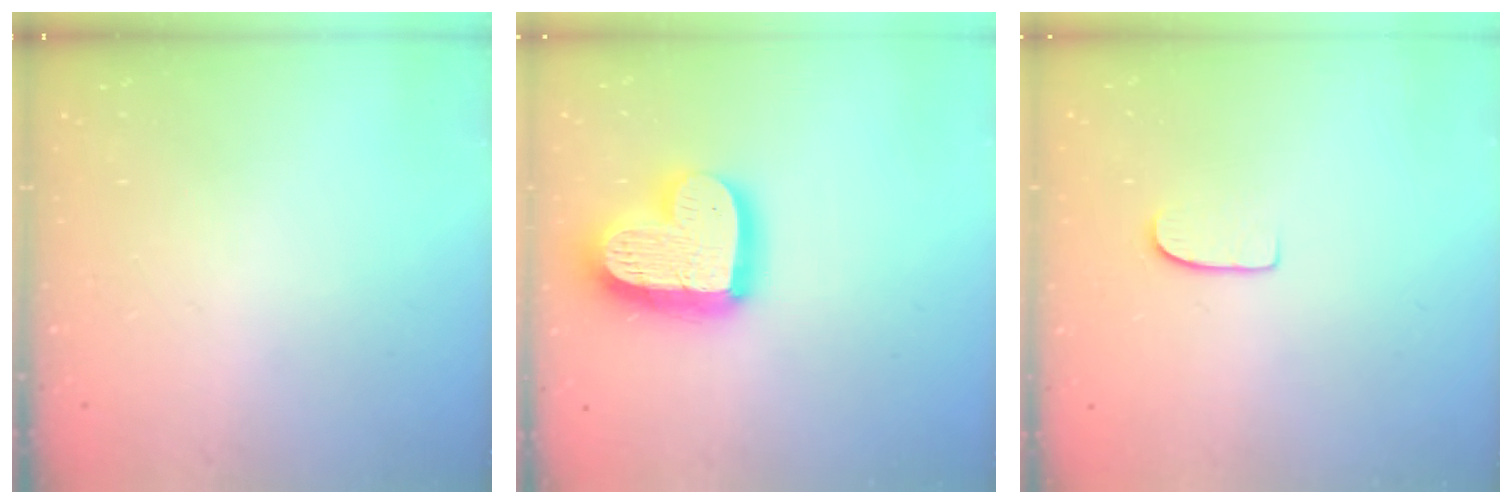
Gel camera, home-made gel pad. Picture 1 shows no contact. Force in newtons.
{"total": 19.1, "press": 19.0, "slide": 2.0}
{"total": 5.5, "press": 5.5, "slide": 0.5}